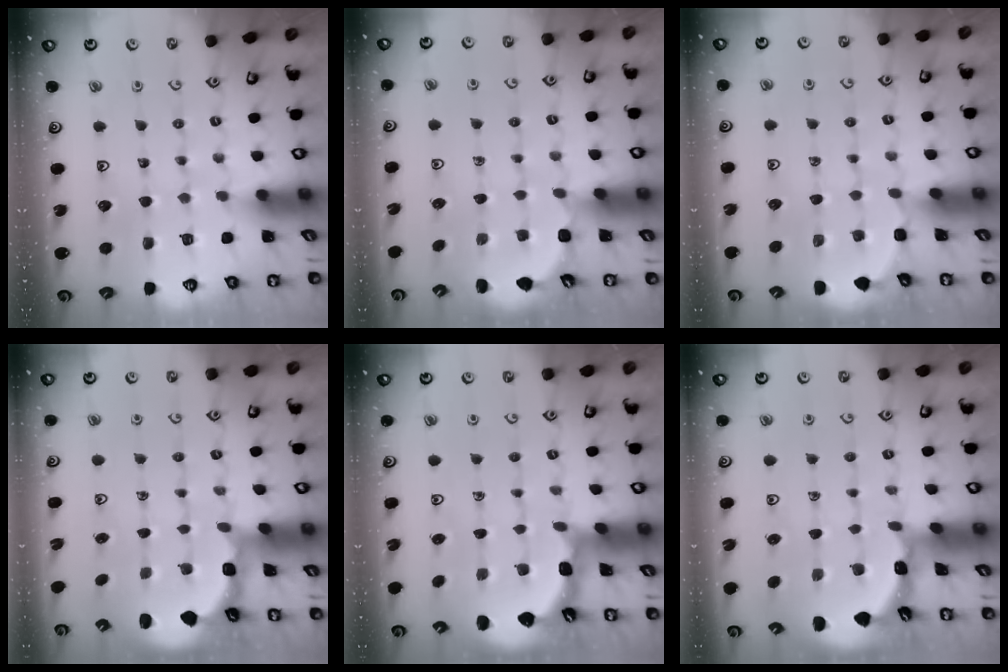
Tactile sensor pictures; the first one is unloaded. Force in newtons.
{"total": 2.5, "press": 2.1, "slide": 1.5}
{"total": 1.8, "press": 1.7, "slide": 0.0}
{"total": 2.7, "press": 2.0, "slide": 1.7}
{"total": 2.0, "press": 2.0, "slide": 0.2}
{"total": 1.7, "press": 1.7, "slide": 0.1}